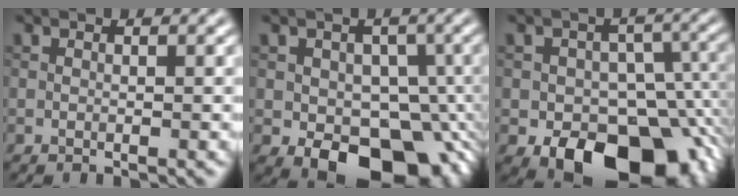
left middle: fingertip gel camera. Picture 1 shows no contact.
{"total": 11.1, "force": [-3.6, 7.6, 7.3], "torque": [-0.066, -0.013, -0.054]}
{"total": 13.3, "force": [-5.9, 8.6, 8.3], "torque": [-0.085, -0.014, -0.093]}